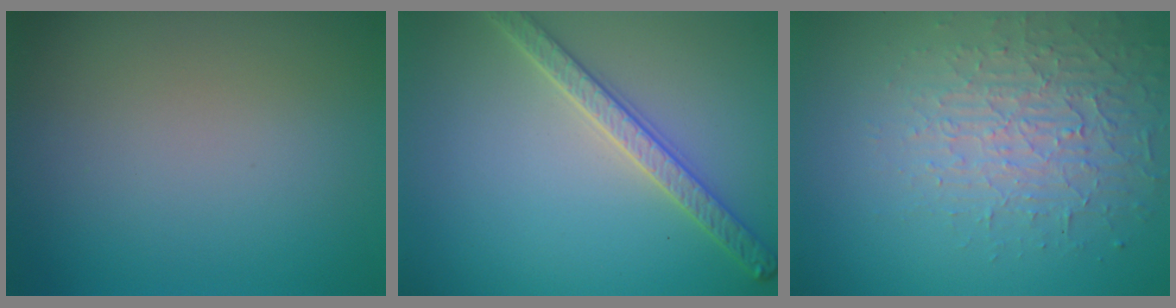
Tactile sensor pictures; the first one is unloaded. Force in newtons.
{"total": 3.6, "press": 3.2, "slide": 1.6}
{"total": 3.7, "press": 3.4, "slide": 1.3}